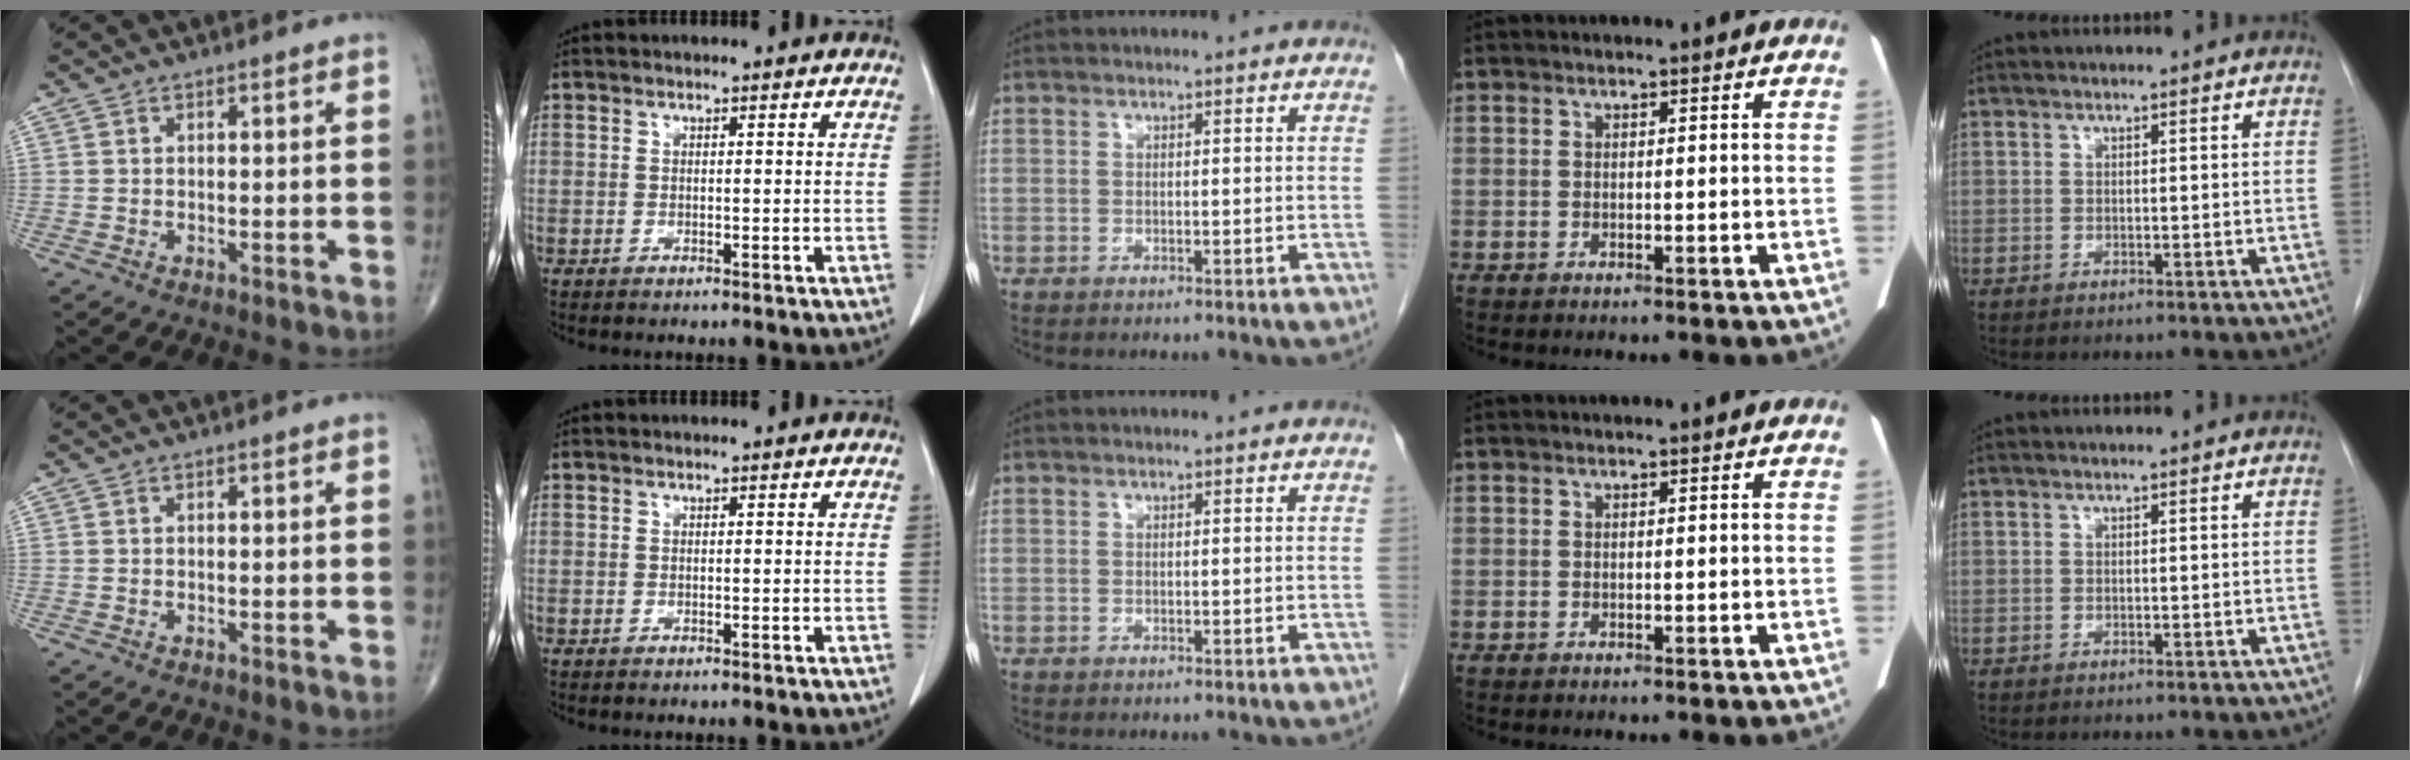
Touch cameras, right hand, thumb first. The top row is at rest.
{}